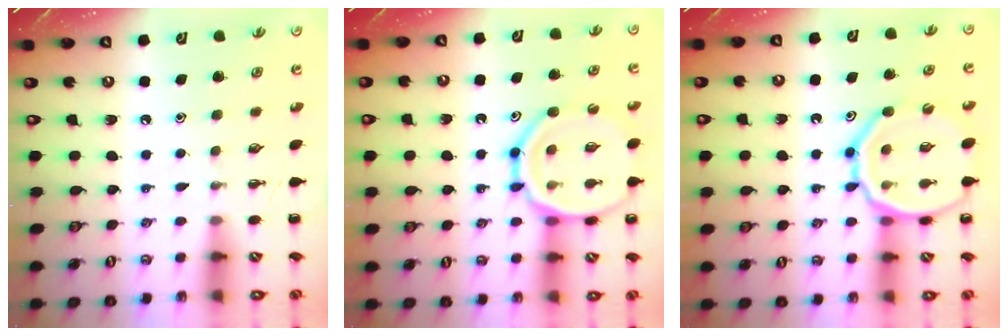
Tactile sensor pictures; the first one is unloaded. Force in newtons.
{"total": 17.5, "press": 17.4, "slide": 2.5}
{"total": 17.3, "press": 17.2, "slide": 2.1}